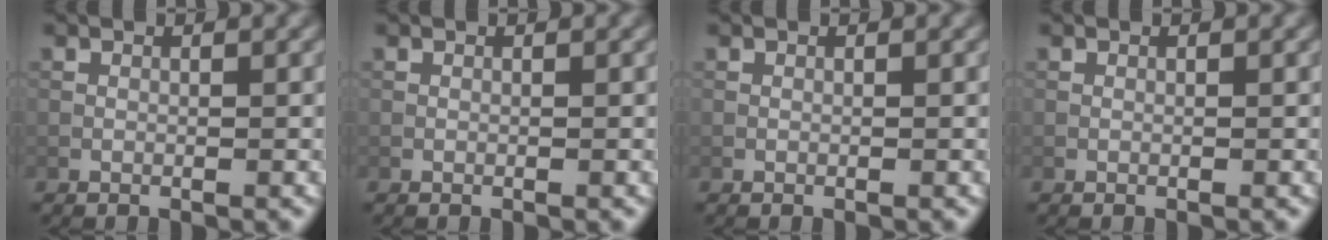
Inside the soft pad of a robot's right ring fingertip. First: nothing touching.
{"total": 0.0}
{"total": 0.0}
{"total": 0.0}